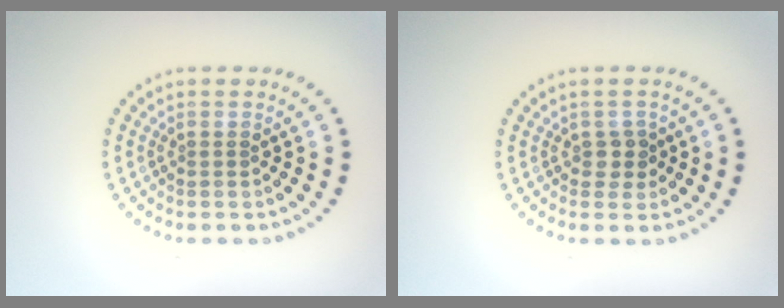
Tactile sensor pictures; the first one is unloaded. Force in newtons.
{"total": 1.5, "press": 1.4, "slide": 0.6}